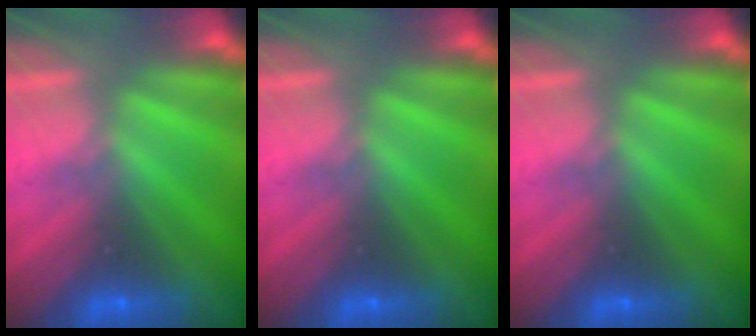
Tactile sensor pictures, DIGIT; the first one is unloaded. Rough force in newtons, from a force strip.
{"total": 0.0}
{"total": 0.0}